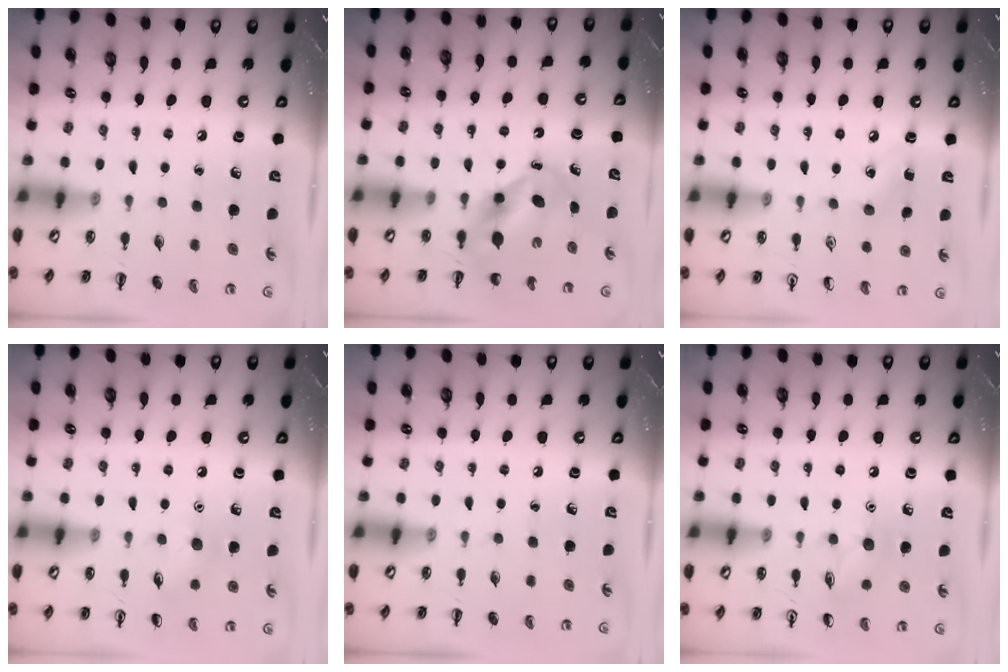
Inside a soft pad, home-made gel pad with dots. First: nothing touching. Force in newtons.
{"total": 5.6, "press": 5.5, "slide": 1.2}
{"total": 5.2, "press": 5.0, "slide": 1.3}
{"total": 6.1, "press": 5.9, "slide": 1.8}
{"total": 0.0}
{"total": 7.2, "press": 7.2, "slide": 1.0}